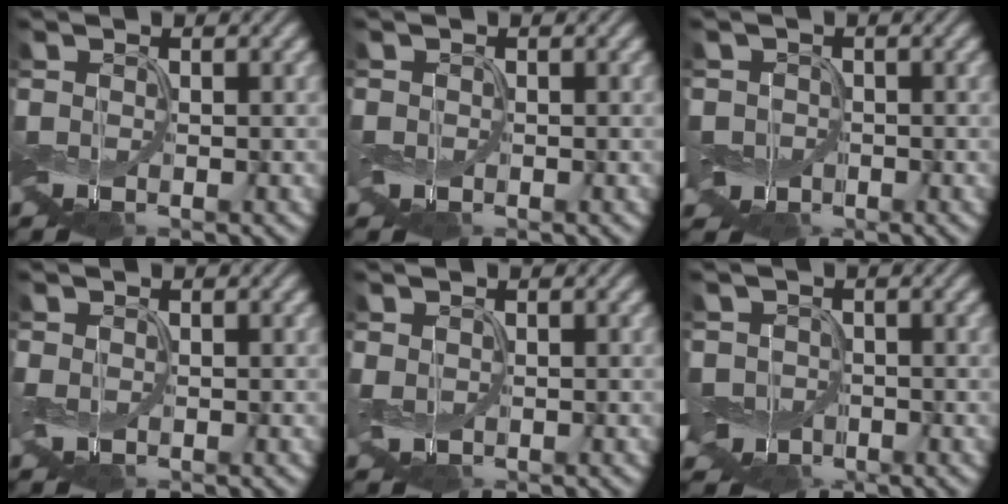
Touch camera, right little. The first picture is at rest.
{"total": 0.7, "force": [-0.1, 0.6, 0.1], "torque": [-0.007, 0.003, -0.003]}
{"total": 2.3, "force": [-0.9, 2.1, 0.6], "torque": [-0.015, -0.002, -0.020]}
{"total": 0.6, "force": [0.0, 0.4, 0.4], "torque": [-0.010, 0.002, -0.001]}
{"total": 1.0, "force": [0.0, 0.8, 0.6], "torque": [-0.020, 0.003, 0.001]}
{"total": 3.1, "force": [-1.2, 2.6, 1.1], "torque": [-0.021, -0.003, -0.027]}